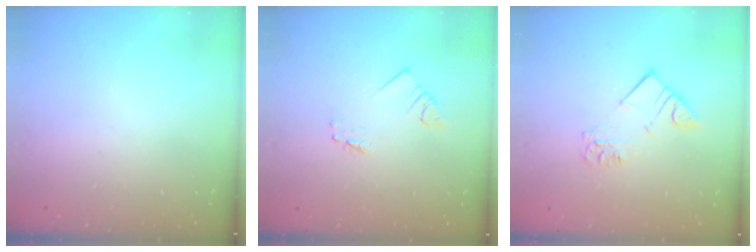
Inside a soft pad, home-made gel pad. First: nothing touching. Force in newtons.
{"total": 1.2, "press": 1.2, "slide": 0.1}
{"total": 5.9, "press": 5.9, "slide": 0.4}